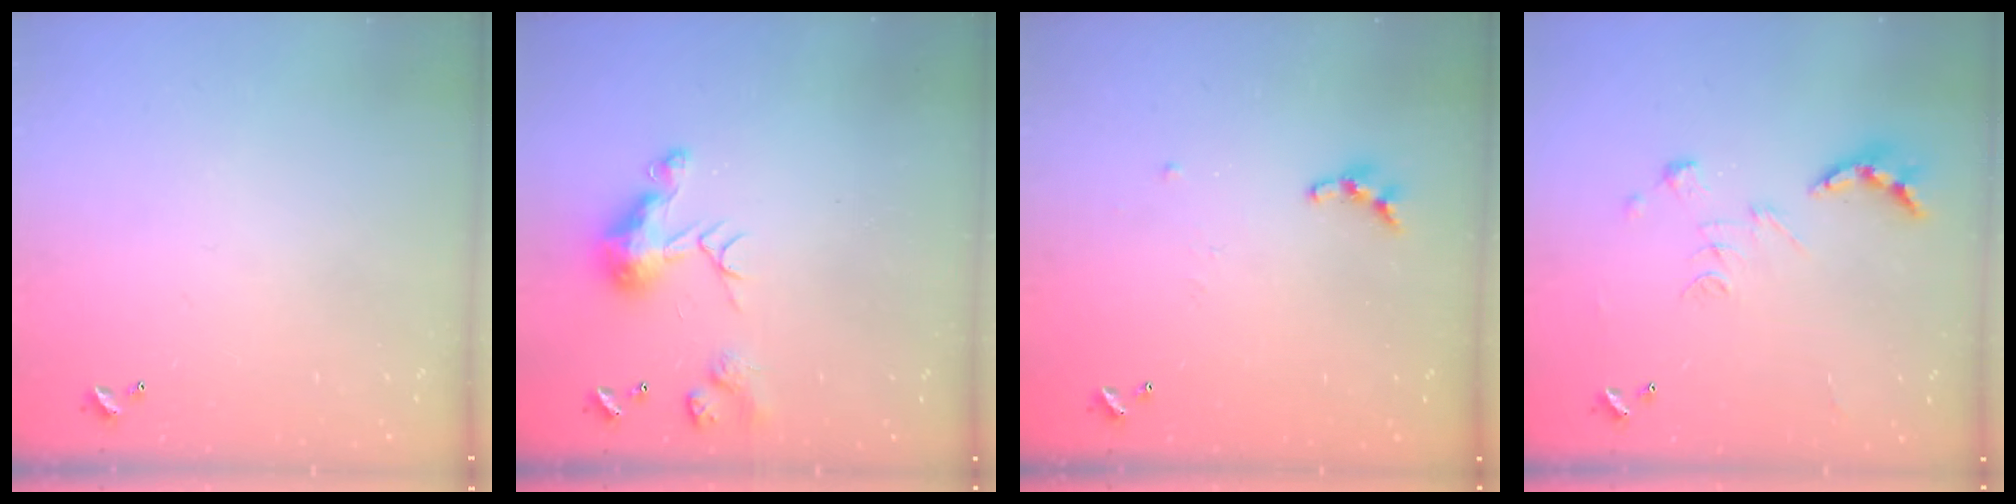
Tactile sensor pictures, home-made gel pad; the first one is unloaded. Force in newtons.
{"total": 8.2, "press": 8.1, "slide": 0.9}
{"total": 6.2, "press": 6.2, "slide": 0.7}
{"total": 2.6, "press": 1.9, "slide": 1.8}